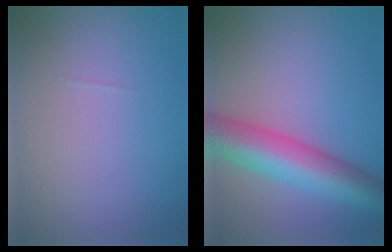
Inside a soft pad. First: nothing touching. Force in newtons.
{"total": 8.3, "press": 8.3, "slide": 0.3}